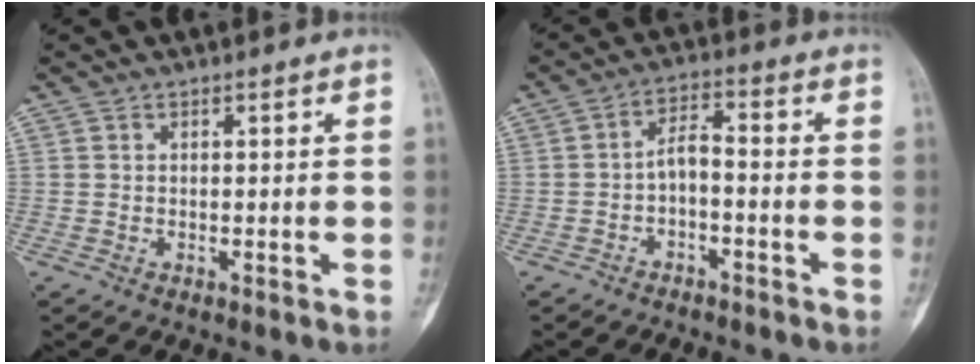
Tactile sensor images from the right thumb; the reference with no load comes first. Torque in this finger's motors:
{"motor_torque": [-0.30, -0.01, 0.54, -0.16, -0.06]}